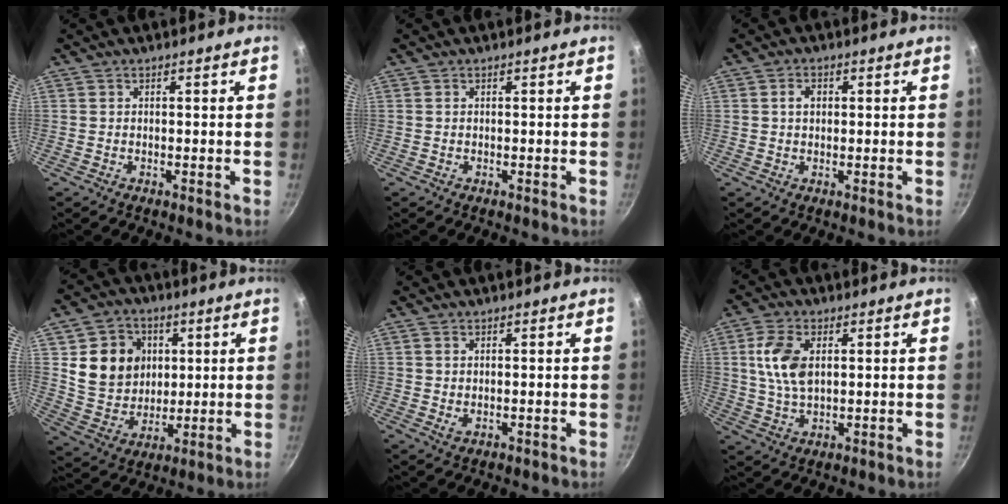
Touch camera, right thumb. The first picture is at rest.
{"total": 0.0}
{"total": 2.4, "force": [0.5, 1.8, 1.6], "torque": [-0.016, 0.004, 0.006]}
{"total": 13.5, "force": [3.3, 11.6, 6.0], "torque": [-0.074, -0.010, 0.067]}
{"total": 1.0, "force": [0.3, 0.5, 0.7], "torque": [-0.012, -0.003, 0.006]}
{"total": 8.8, "force": [2.0, 5.0, 7.0], "torque": [-0.130, -0.004, 0.039]}